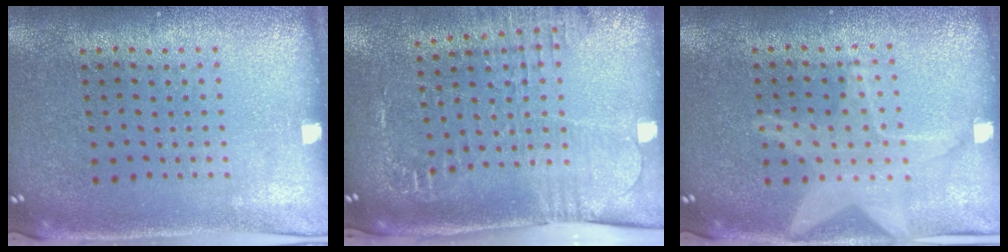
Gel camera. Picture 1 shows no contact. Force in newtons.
{"total": 1.9, "press": 1.8, "slide": 0.8}
{"total": 1.6, "press": 1.6, "slide": 0.2}